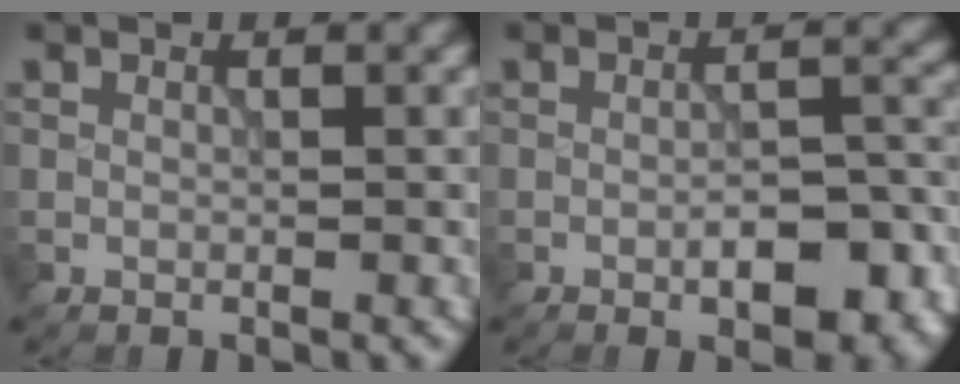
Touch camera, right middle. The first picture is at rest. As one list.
[{"total": 6.3, "force": [-2.8, 2.6, 5.0], "torque": [-0.067, 0.004, -0.035]}]